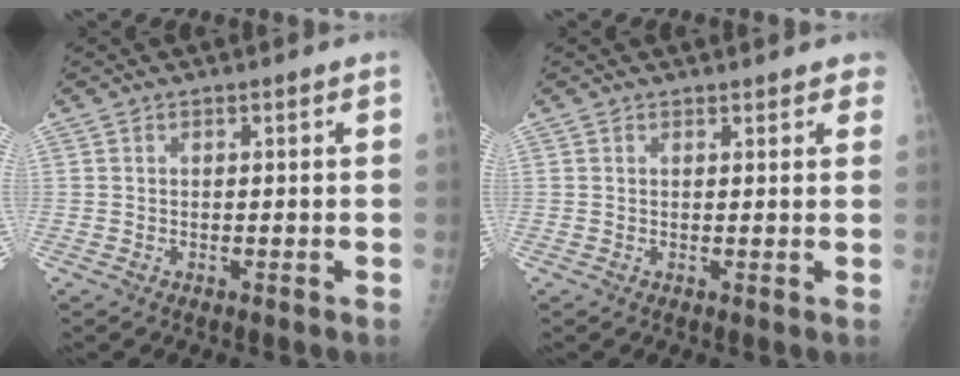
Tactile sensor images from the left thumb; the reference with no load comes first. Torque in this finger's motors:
{"motor_torque": [-0.31, 0.13, -0.12, -0.06, 0.04]}